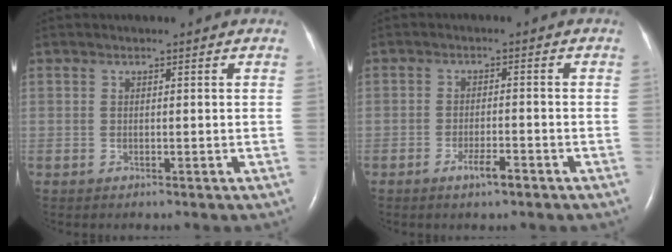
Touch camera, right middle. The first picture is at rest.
{"total": 3.1, "force": [-2.0, 0.5, 2.3], "torque": [-0.043, -0.001, -0.035]}